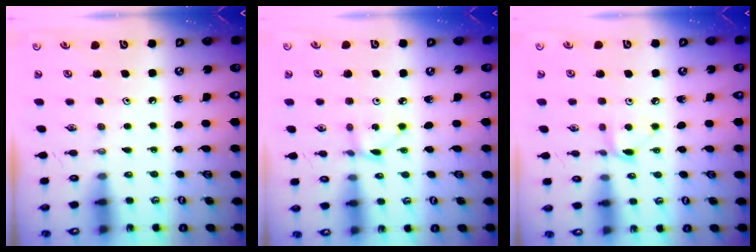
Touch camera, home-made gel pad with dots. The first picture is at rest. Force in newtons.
{"total": 2.0, "press": 2.0, "slide": 0.2}
{"total": 4.7, "press": 4.7, "slide": 0.6}